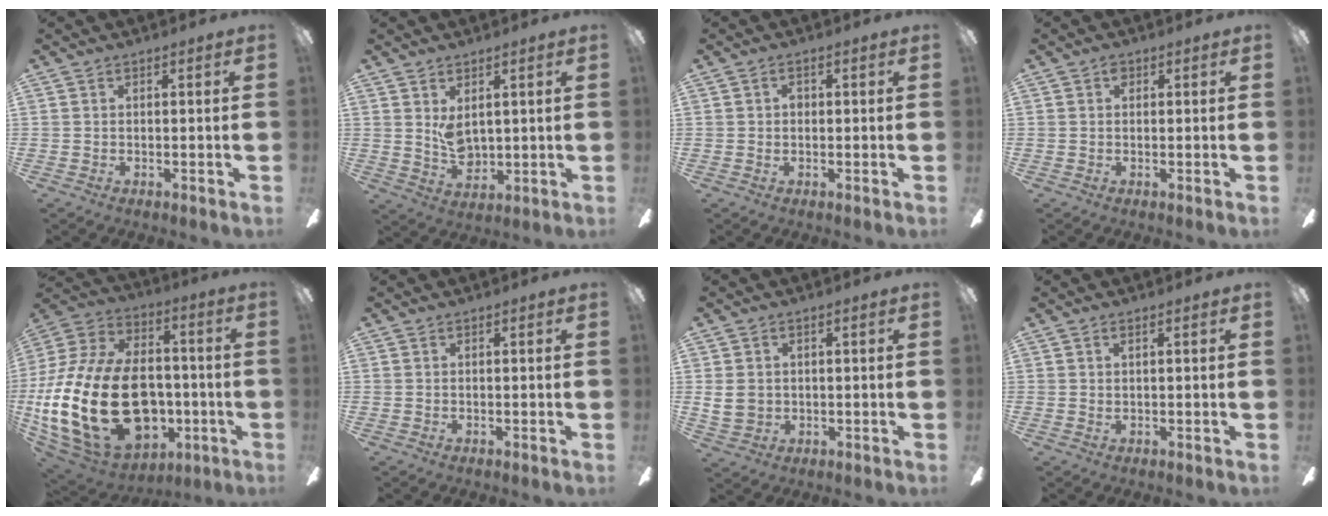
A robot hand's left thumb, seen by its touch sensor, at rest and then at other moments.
{"total": 5.4, "force": [2.3, 3.2, 3.7], "torque": [-0.060, -0.010, 0.042]}
{"total": 1.6, "force": [0.0, 1.0, 1.2], "torque": [-0.016, 0.001, -0.002]}
{"total": 1.2, "force": [0.4, 0.8, 0.8], "torque": [-0.017, 0.004, 0.007]}
{"total": 30.6, "force": [-5.3, 18.9, 23.5], "torque": [-0.520, 0.026, -0.068]}
{"total": 0.0}
{"total": 4.9, "force": [0.2, 4.1, 2.6], "torque": [-0.056, 0.003, 0.002]}
{"total": 1.0, "force": [0.3, 0.3, 1.0], "torque": [-0.020, 0.000, 0.005]}